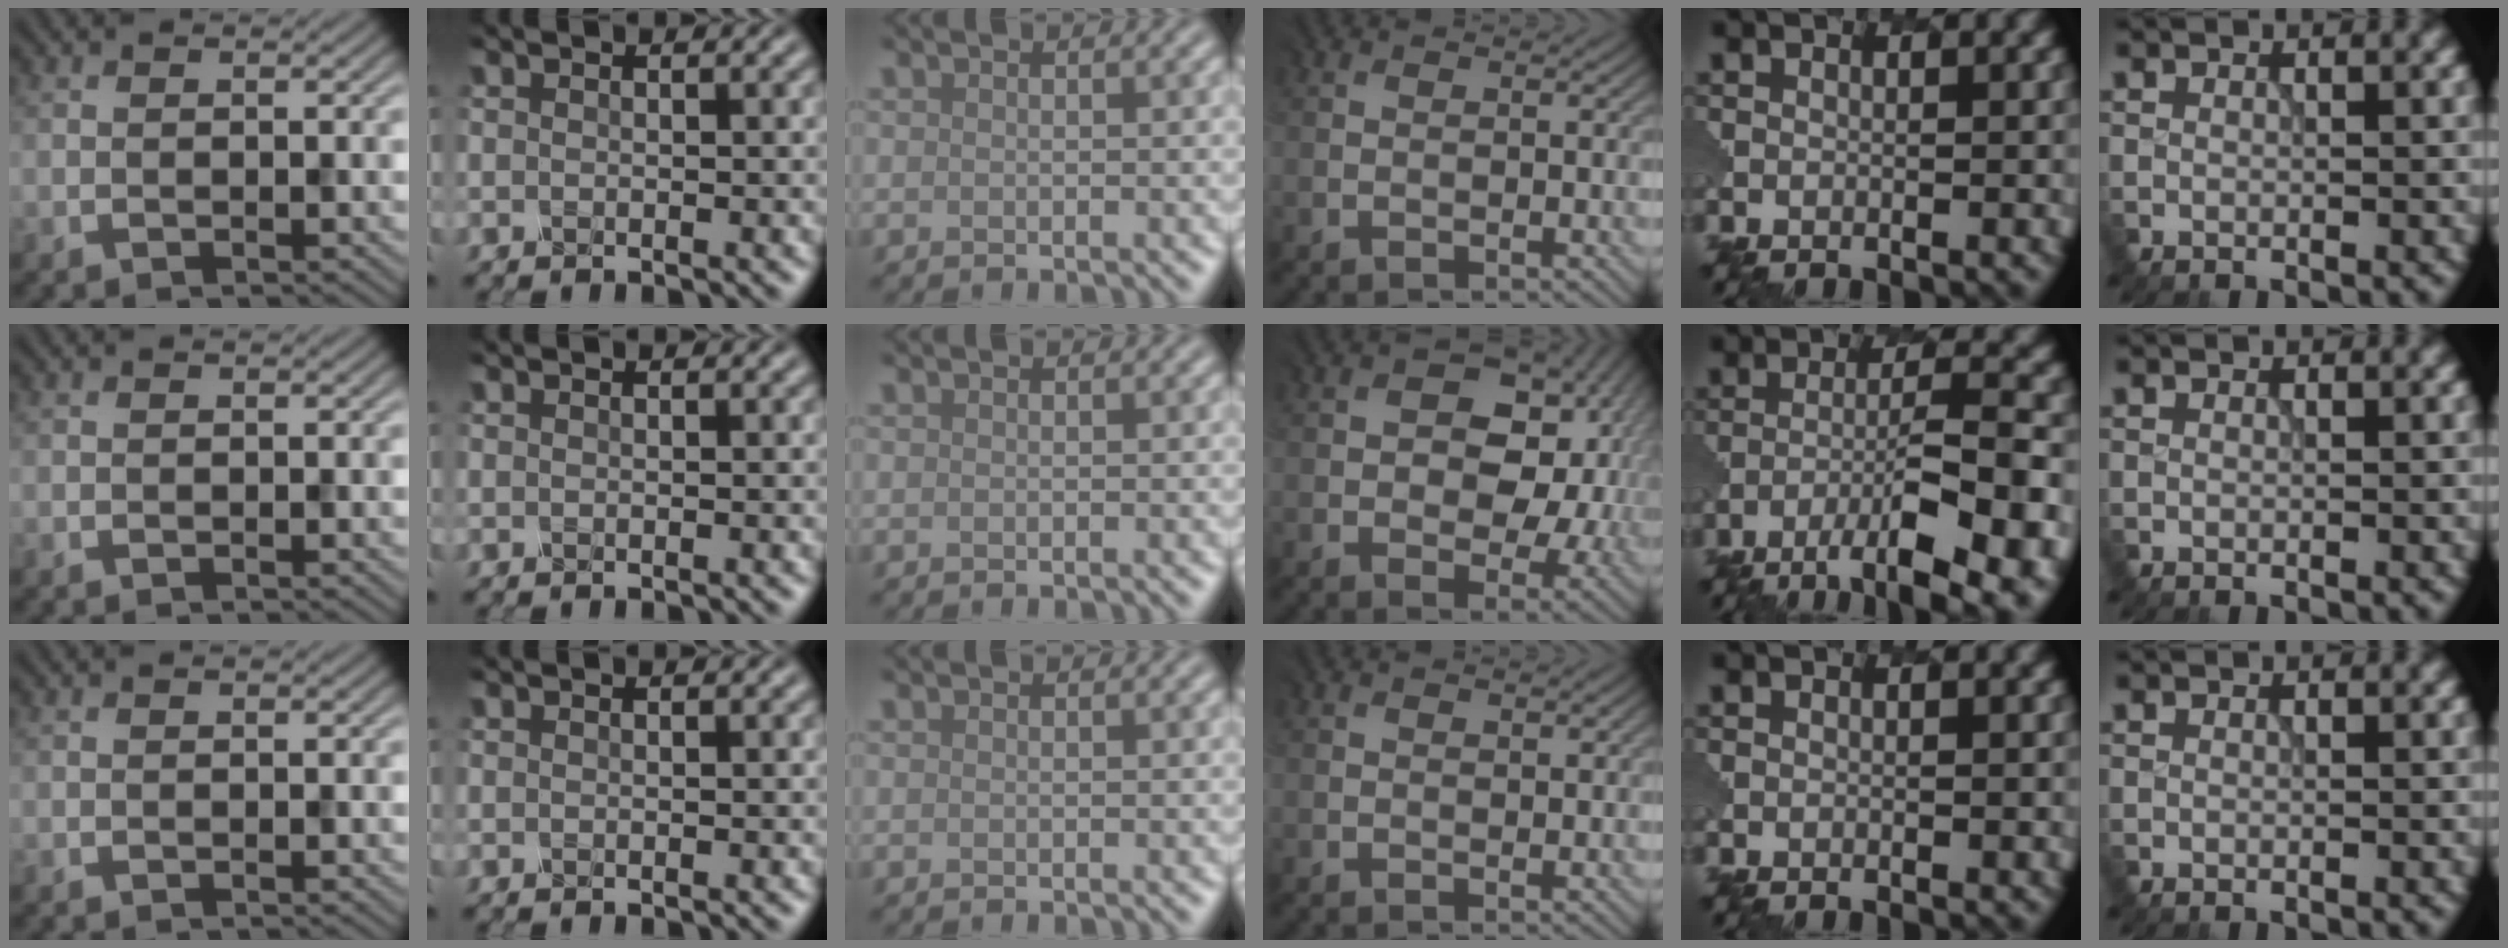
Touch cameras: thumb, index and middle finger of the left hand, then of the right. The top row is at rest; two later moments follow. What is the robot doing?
{"motion": "dispense", "object": "pipette"}